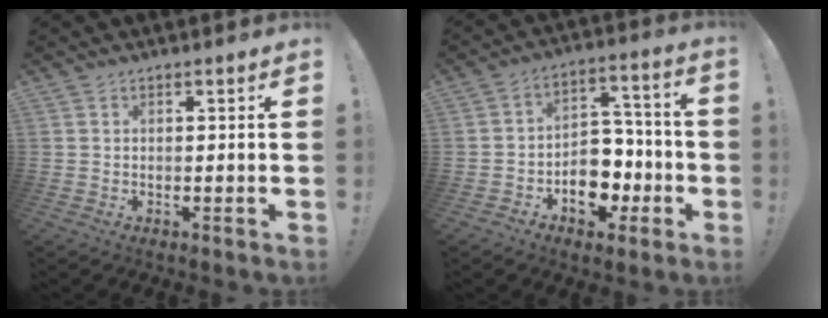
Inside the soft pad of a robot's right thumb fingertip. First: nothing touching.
{"total": 12.2, "force": [-5.1, 9.5, 5.7], "torque": [-0.063, 0.046, -0.073]}